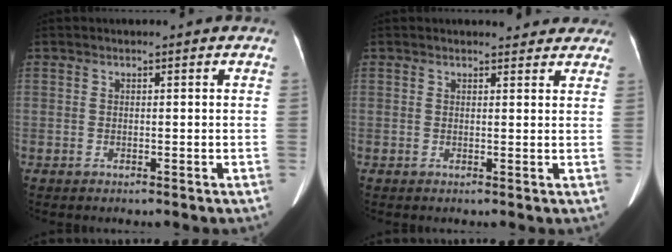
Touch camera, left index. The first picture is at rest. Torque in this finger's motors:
{"motor_torque": [0.10, -0.06, 0.00, 0.01]}